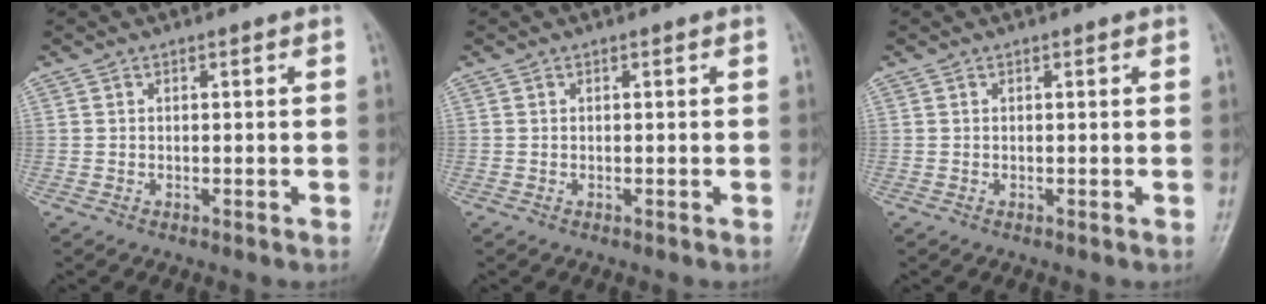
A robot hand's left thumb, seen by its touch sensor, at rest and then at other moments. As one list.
[{"total": 0.0}, {"total": 0.0}]